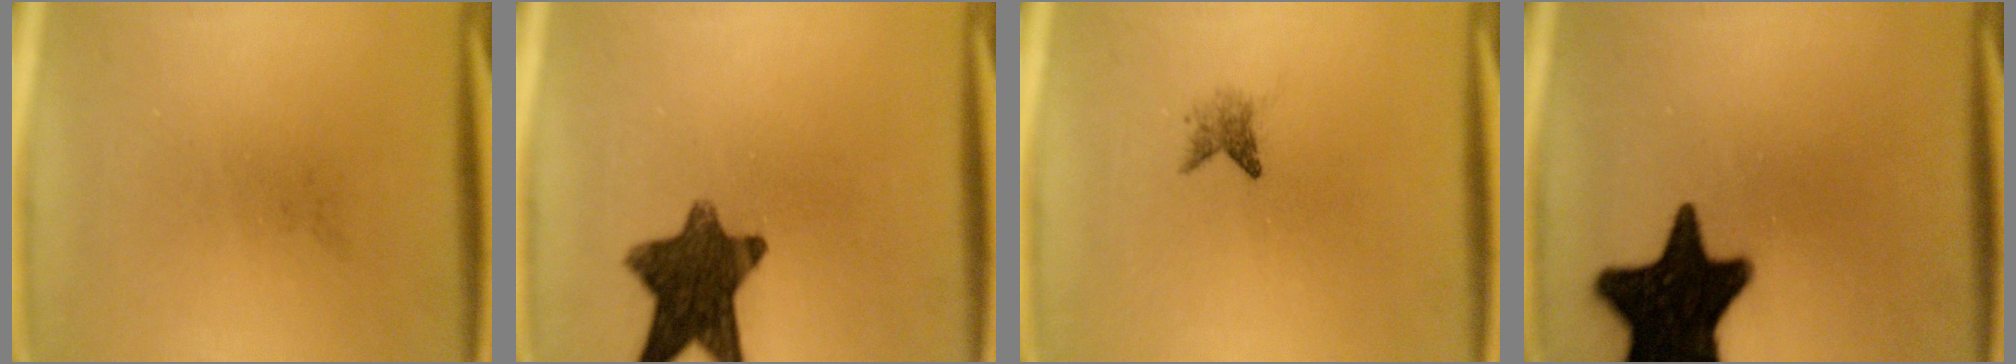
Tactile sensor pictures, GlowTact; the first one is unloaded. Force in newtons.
{"total": 11.5}
{"total": 1.6}
{"total": 18.6}